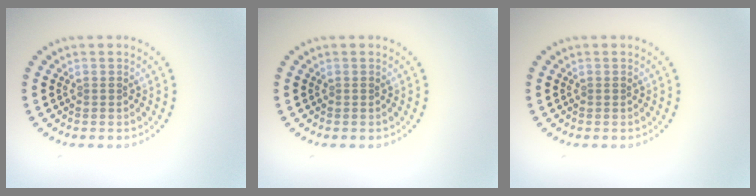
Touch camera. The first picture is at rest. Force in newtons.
{"total": 0.0}
{"total": 0.0}